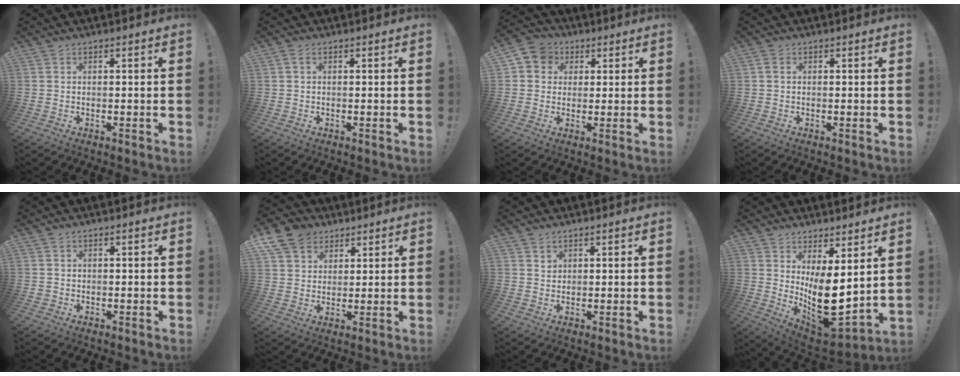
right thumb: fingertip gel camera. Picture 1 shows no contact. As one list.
[{"total": 1.0, "force": [0.1, 0.3, 1.0], "torque": [-0.019, 0.002, 0.003]}, {"total": 6.6, "force": [1.5, 6.1, 2.0], "torque": [-0.027, 0.002, 0.031]}, {"total": 1.0, "force": [0.1, 0.6, 0.8], "torque": [-0.018, 0.004, 0.003]}, {"total": 1.0, "force": [0.0, 1.0, 0.1], "torque": [-0.002, 0.003, -0.001]}, {"total": 9.8, "force": [5.7, 7.3, 2.9], "torque": [-0.051, -0.033, 0.116]}, {"total": 1.7, "force": [1.2, 1.0, 0.3], "torque": [0.007, -0.011, 0.020]}, {"total": 14.1, "force": [0.8, 6.5, 12.5], "torque": [-0.182, -0.036, 0.031]}]